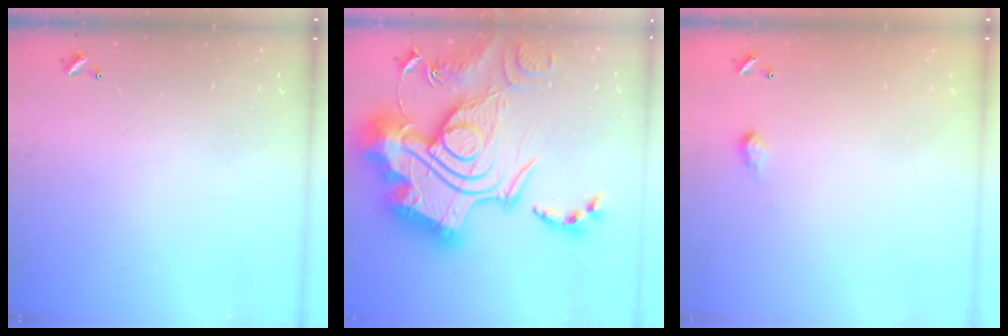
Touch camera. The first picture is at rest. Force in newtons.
{"total": 0.7, "press": 0.7, "slide": 0.1}
{"total": 2.0, "press": 2.0, "slide": 0.3}